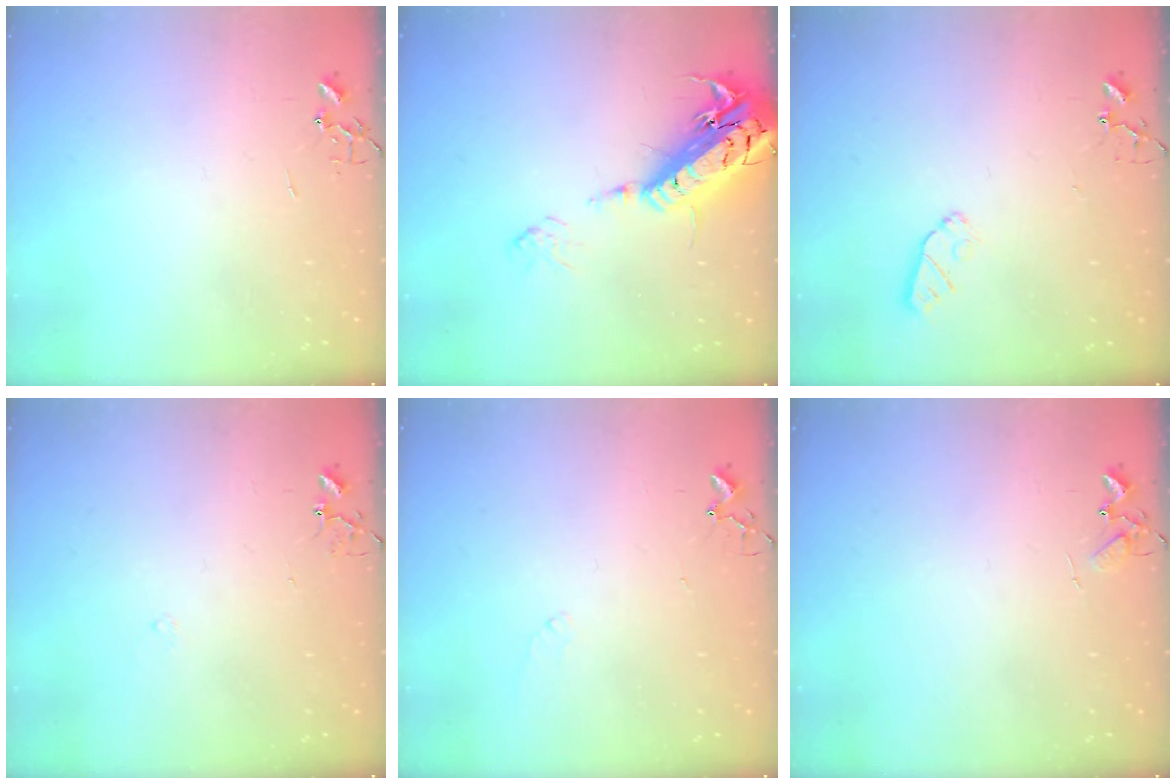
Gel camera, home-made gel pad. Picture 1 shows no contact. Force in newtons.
{"total": 22.4, "press": 22.0, "slide": 4.3}
{"total": 4.9, "press": 4.8, "slide": 0.6}
{"total": 6.8, "press": 6.8, "slide": 0.5}
{"total": 5.5, "press": 5.5, "slide": 0.8}
{"total": 5.9, "press": 5.9, "slide": 0.3}